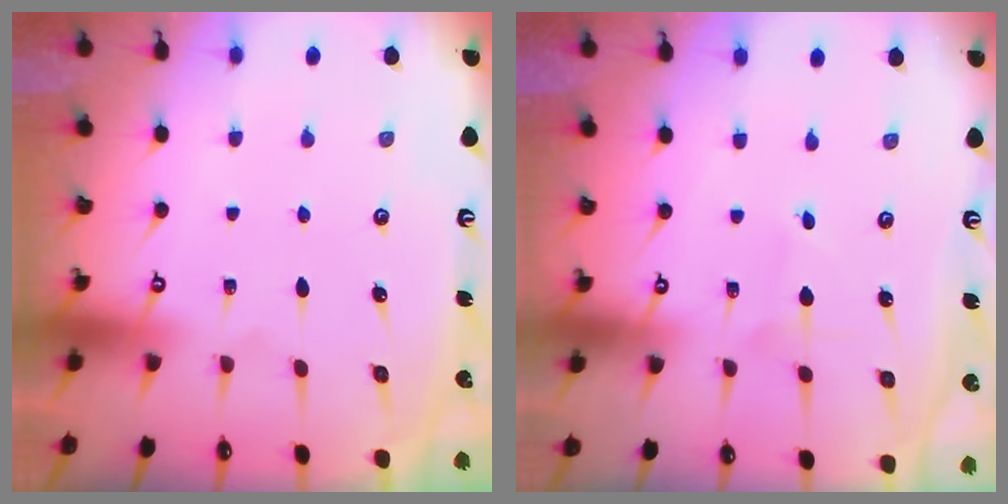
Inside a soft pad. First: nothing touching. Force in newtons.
{"total": 1.1, "press": 1.1, "slide": 0.1}